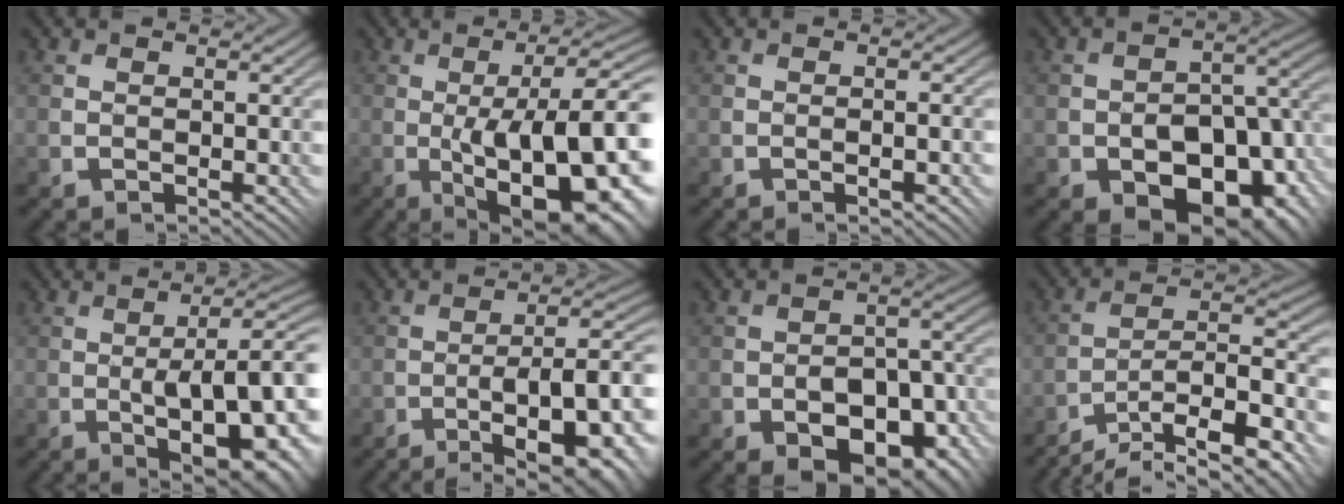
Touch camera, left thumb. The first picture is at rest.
{"total": 16.0, "force": [-2.8, 4.9, 15.0], "torque": [-0.182, 0.012, -0.038]}
{"total": 2.3, "force": [-1.1, 0.6, 1.9], "torque": [-0.021, 0.011, -0.008]}
{"total": 14.7, "force": [-6.1, 8.4, 10.3], "torque": [-0.144, -0.023, -0.083]}
{"total": 13.1, "force": [-2.3, 4.4, 12.2], "torque": [-0.158, 0.010, -0.026]}
{"total": 13.9, "force": [-6.4, 4.1, 11.6], "torque": [-0.160, 0.008, -0.089]}
{"total": 12.4, "force": [-6.1, 6.6, 8.5], "torque": [-0.117, -0.018, -0.093]}
{"total": 13.7, "force": [-10.1, 3.1, 8.7], "torque": [-0.144, 0.001, -0.158]}